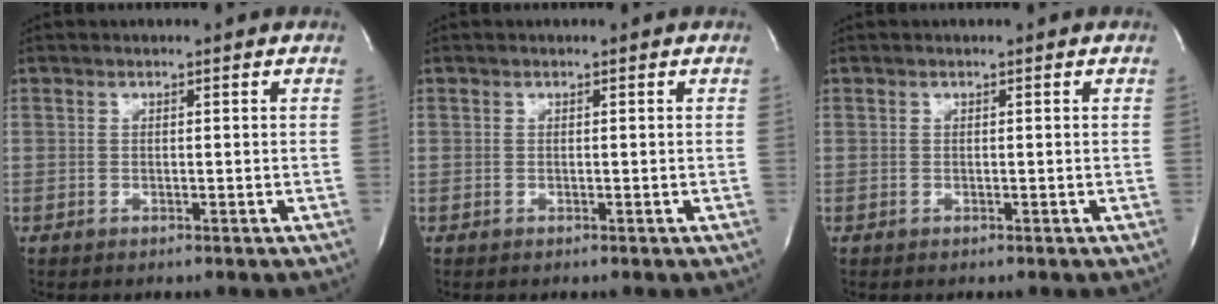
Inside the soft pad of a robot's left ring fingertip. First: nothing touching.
{"total": 0.0}
{"total": 0.0}